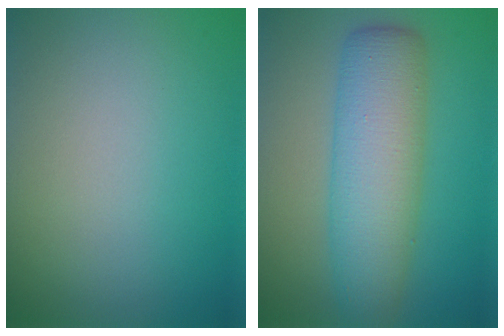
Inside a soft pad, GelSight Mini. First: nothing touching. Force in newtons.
{"total": 7.3, "press": 7.3, "slide": 0.2}